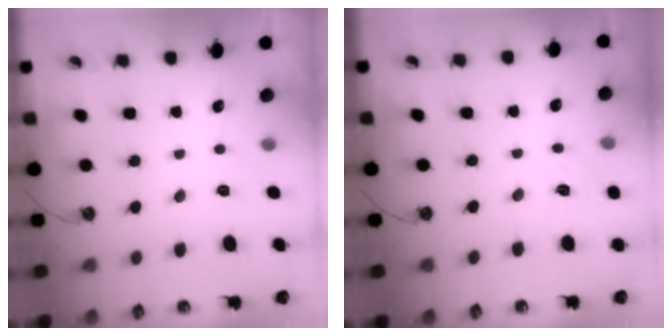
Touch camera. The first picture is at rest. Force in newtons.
{"total": 6.5, "press": 6.5, "slide": 0.7}